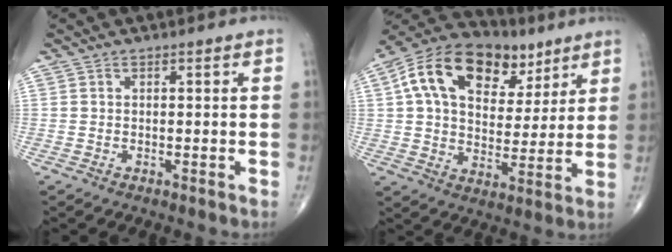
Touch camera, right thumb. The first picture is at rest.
{"total": 21.0, "force": [9.0, 13.1, 13.8], "torque": [-0.210, 0.004, 0.146]}